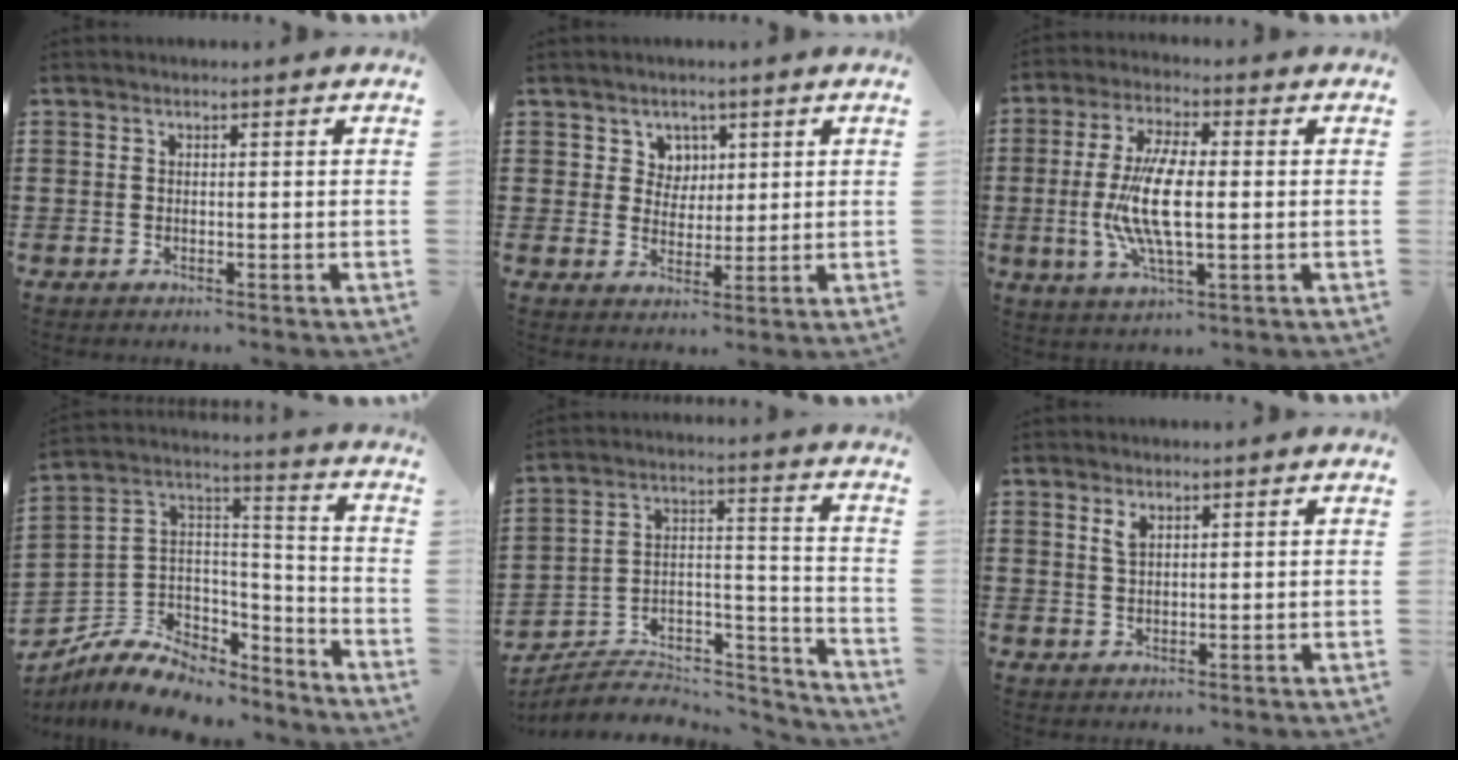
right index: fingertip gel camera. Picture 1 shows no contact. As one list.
[{"total": 3.8, "force": [2.0, 3.2, 0.3], "torque": [-0.024, 0.013, 0.036]}, {"total": 10.2, "force": [-0.6, 3.2, 9.7], "torque": [-0.205, -0.009, -0.015]}, {"total": 7.5, "force": [-5.4, 4.7, 2.2], "torque": [-0.064, 0.005, -0.104]}, {"total": 5.0, "force": [-4.4, 2.2, 1.0], "torque": [-0.023, 0.000, -0.088]}, {"total": 1.8, "force": [1.2, 0.7, 1.1], "torque": [-0.025, 0.003, 0.021]}]